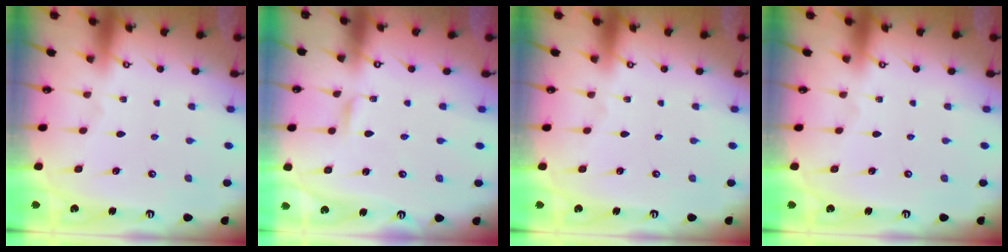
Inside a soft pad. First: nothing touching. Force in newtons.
{"total": 1.4, "press": 1.4, "slide": 0.1}
{"total": 0.0}
{"total": 0.0}